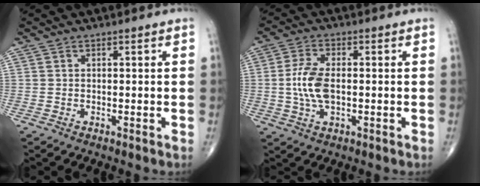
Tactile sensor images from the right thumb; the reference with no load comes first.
{"total": 7.4, "force": [-0.3, 3.7, 6.4], "torque": [-0.142, 0.003, -0.008]}